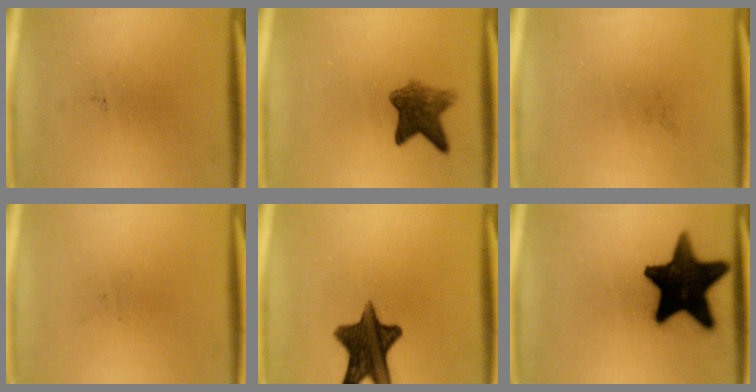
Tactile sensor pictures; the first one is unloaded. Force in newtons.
{"total": 6.1}
{"total": 0.0}
{"total": 0.0}
{"total": 12.8}
{"total": 18.7}